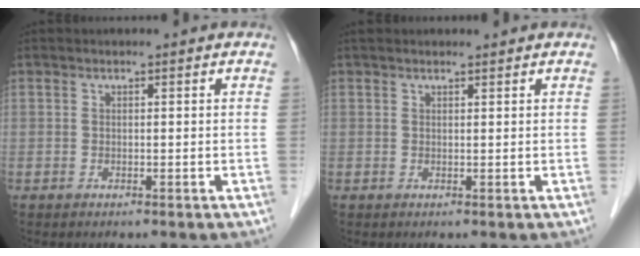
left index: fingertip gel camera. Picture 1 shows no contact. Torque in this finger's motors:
{"motor_torque": [0.20, -0.17, 0.09, 0.02]}